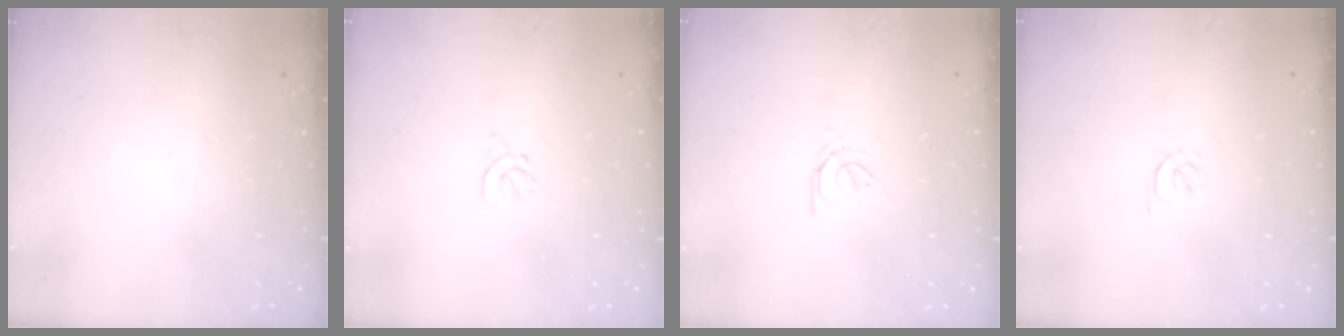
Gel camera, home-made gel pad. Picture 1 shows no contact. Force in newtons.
{"total": 1.4, "press": 1.3, "slide": 0.5}
{"total": 0.7, "press": 0.6, "slide": 0.4}
{"total": 1.7, "press": 1.6, "slide": 0.5}